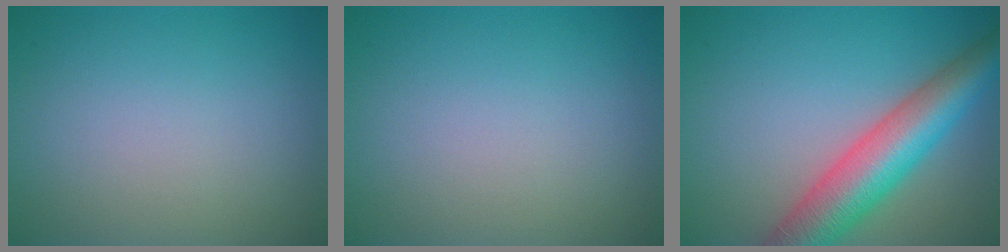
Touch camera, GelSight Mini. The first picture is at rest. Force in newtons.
{"total": 0.0}
{"total": 8.4, "press": 8.4, "slide": 0.4}